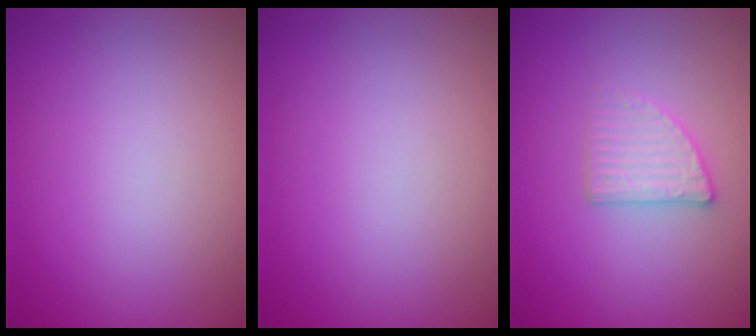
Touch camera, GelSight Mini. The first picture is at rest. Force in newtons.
{"total": 0.0}
{"total": 2.3, "press": 2.2, "slide": 0.5}